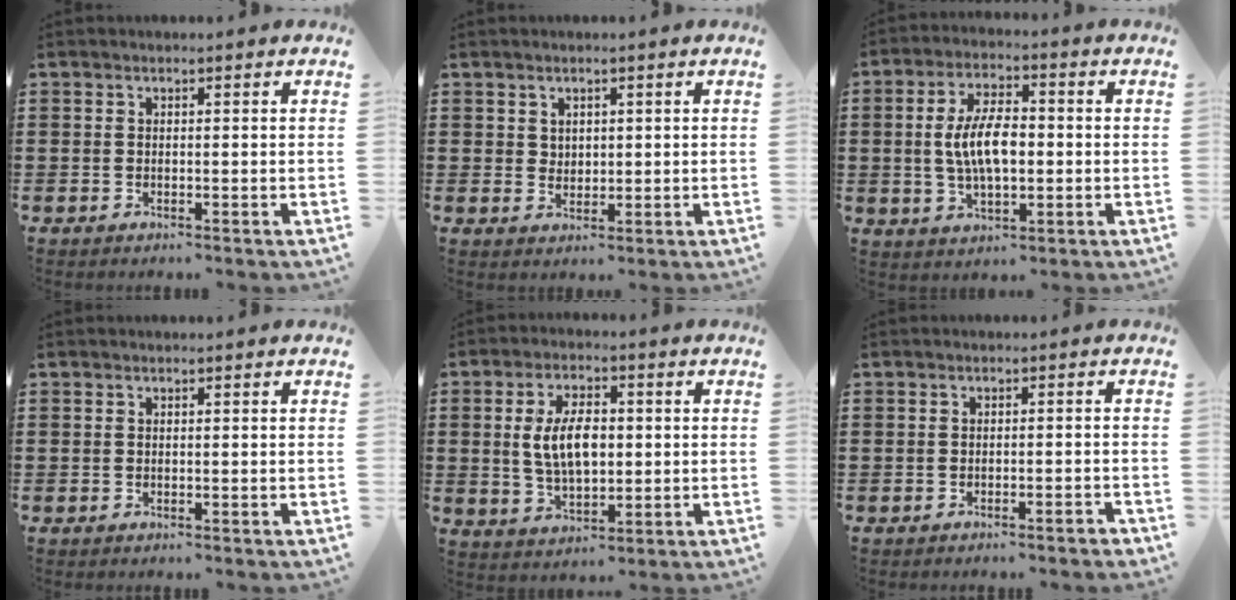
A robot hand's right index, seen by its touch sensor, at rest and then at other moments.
{"total": 1.9, "force": [1.3, 1.5, 0.2], "torque": [-0.009, 0.007, 0.024]}
{"total": 8.0, "force": [-0.2, 3.5, 7.2], "torque": [-0.154, 0.003, -0.010]}
{"total": 0.0}
{"total": 7.4, "force": [0.4, 3.9, 6.3], "torque": [-0.115, 0.003, 0.000]}
{"total": 1.3, "force": [-1.2, -0.1, 0.7], "torque": [-0.012, 0.000, -0.022]}